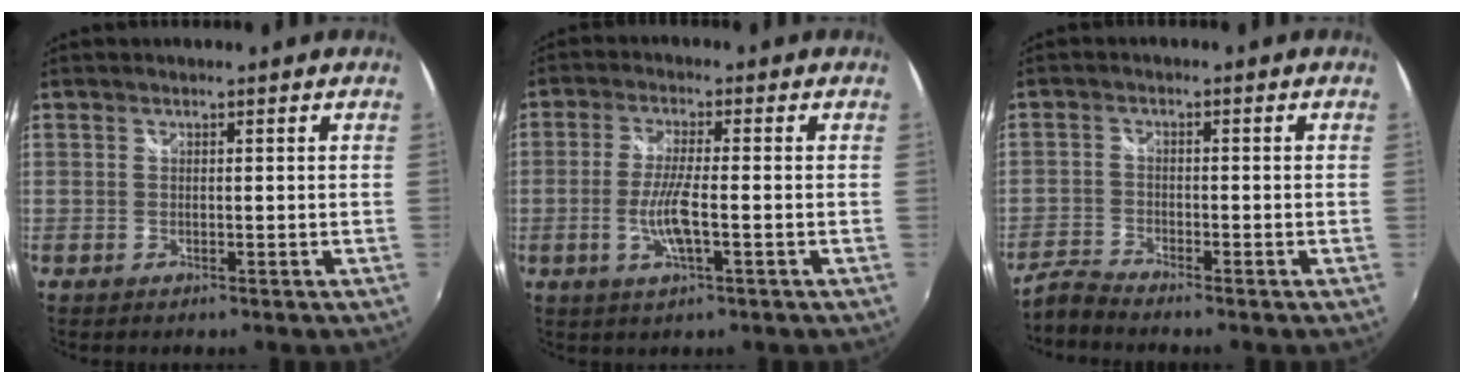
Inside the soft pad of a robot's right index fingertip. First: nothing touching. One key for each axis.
{"total": 6.1, "fx": -1.7, "fy": 0.6, "fz": 5.8, "tx": -0.120, "ty": -0.005, "tz": -0.034}
{"total": 3.4, "fx": -3.4, "fy": 0.0, "fz": 0.3, "tx": -0.017, "ty": -0.008, "tz": -0.078}